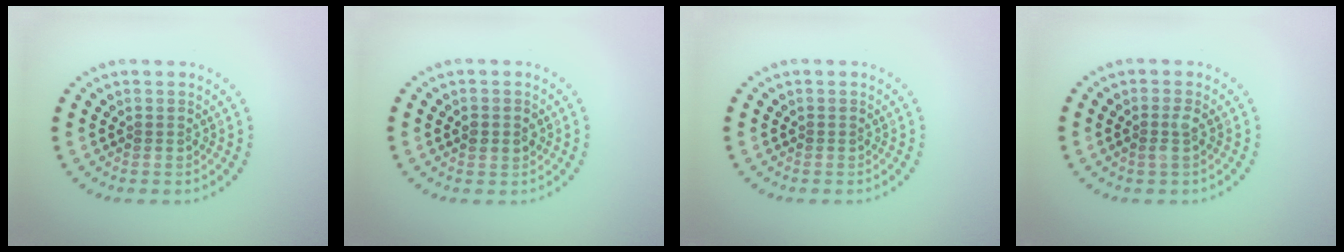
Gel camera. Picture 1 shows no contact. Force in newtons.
{"total": 1.0, "press": 0.9, "slide": 0.2}
{"total": 0.0}
{"total": 1.1, "press": 1.1, "slide": 0.4}